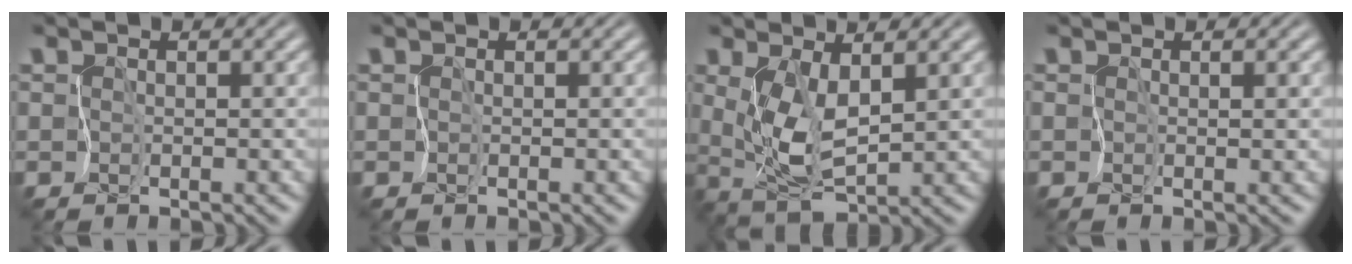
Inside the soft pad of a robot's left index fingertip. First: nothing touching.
{"total": 0.0}
{"total": 3.9, "force": [0.8, 1.3, 3.6], "torque": [-0.081, -0.013, 0.020]}
{"total": 1.0, "force": [0.2, 0.2, 1.0], "torque": [-0.014, -0.002, 0.004]}